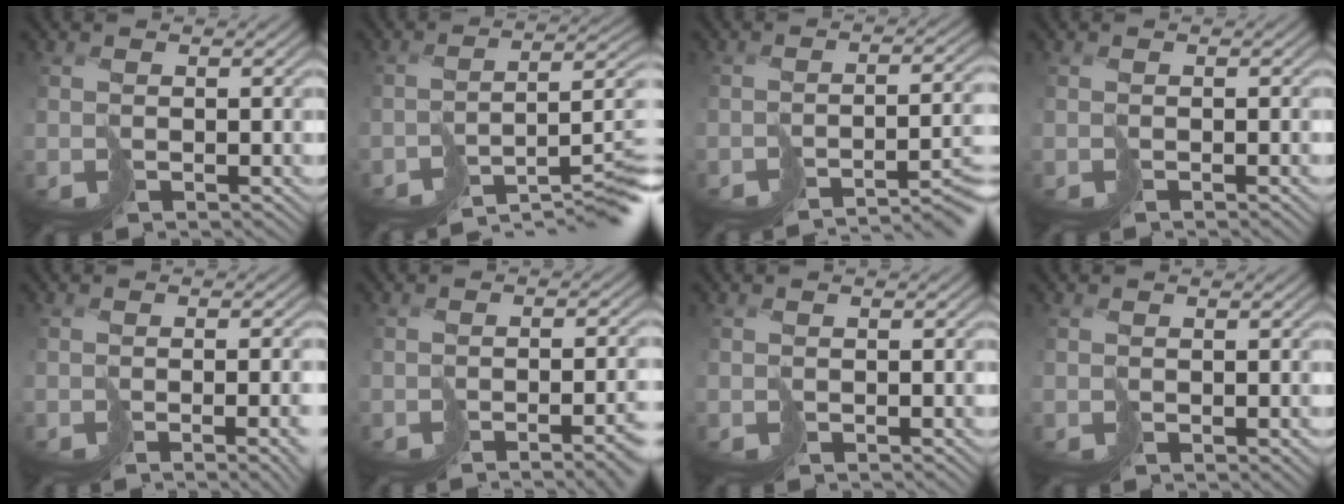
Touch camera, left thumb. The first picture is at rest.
{"total": 9.0, "force": [-6.1, 2.5, 6.1], "torque": [-0.101, -0.020, -0.076]}
{"total": 6.5, "force": [-5.6, 0.6, 3.4], "torque": [-0.034, -0.008, -0.084]}
{"total": 0.8, "force": [-0.8, -0.1, 0.3], "torque": [-0.002, 0.000, -0.014]}
{"total": 5.2, "force": [-2.5, 1.3, 4.3], "torque": [-0.049, -0.020, -0.020]}
{"total": 5.5, "force": [-3.7, 0.6, 3.9], "torque": [-0.041, -0.014, -0.048]}
{"total": 0.6, "force": [-0.5, 0.0, 0.2], "torque": [-0.002, -0.001, -0.010]}
{"total": 1.3, "force": [-0.4, 0.8, 0.9], "torque": [-0.012, -0.002, -0.005]}